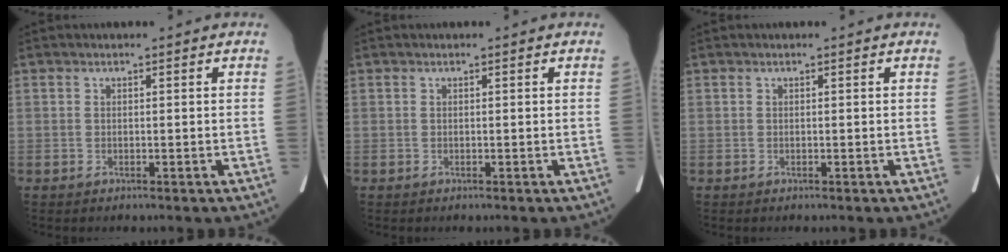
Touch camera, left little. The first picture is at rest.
{"total": 0.0}
{"total": 0.0}